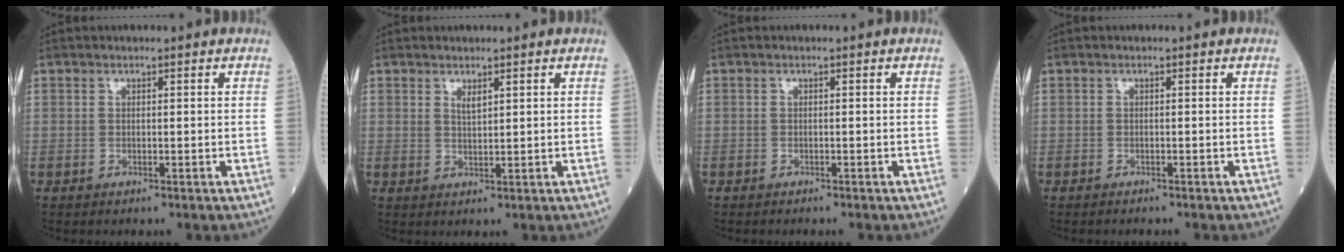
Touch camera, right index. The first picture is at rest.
{"total": 1.4, "force": [0.9, 0.4, 1.0], "torque": [-0.020, -0.005, 0.019]}
{"total": 1.0, "force": [-0.9, 0.2, 0.3], "torque": [-0.008, -0.002, -0.014]}
{"total": 1.6, "force": [-1.5, 0.1, 0.6], "torque": [-0.010, -0.002, -0.018]}